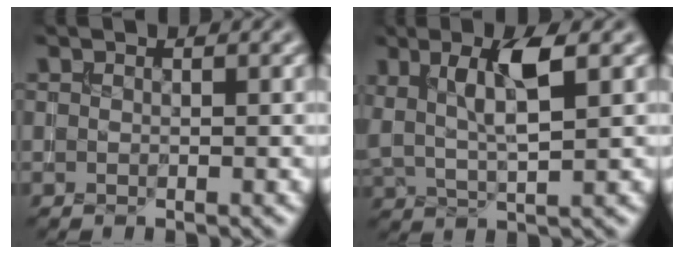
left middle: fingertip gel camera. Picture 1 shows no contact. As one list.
[{"total": 5.0, "force": [1.5, 1.5, 4.5], "torque": [-0.084, -0.002, 0.030]}]